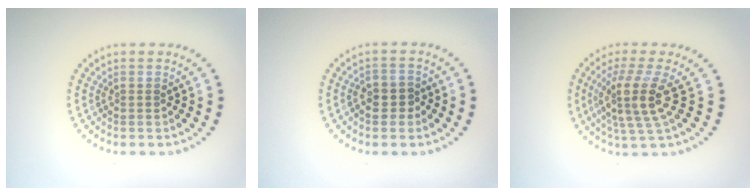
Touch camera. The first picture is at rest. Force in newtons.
{"total": 2.3, "press": 2.2, "slide": 0.7}
{"total": 4.1, "press": 3.1, "slide": 2.6}